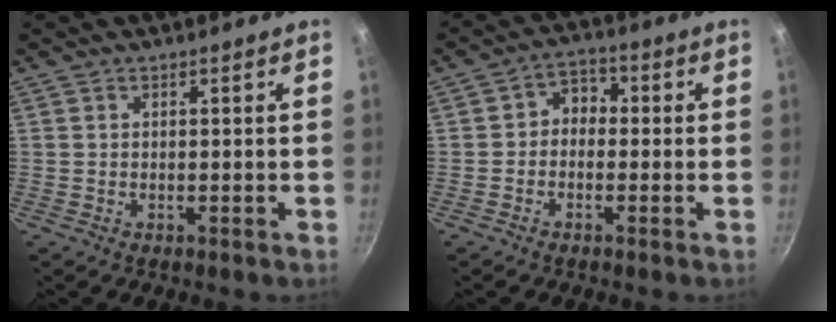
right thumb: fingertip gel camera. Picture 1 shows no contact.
{"total": 4.6, "force": [-0.5, 3.8, 2.6], "torque": [-0.011, 0.020, -0.023]}